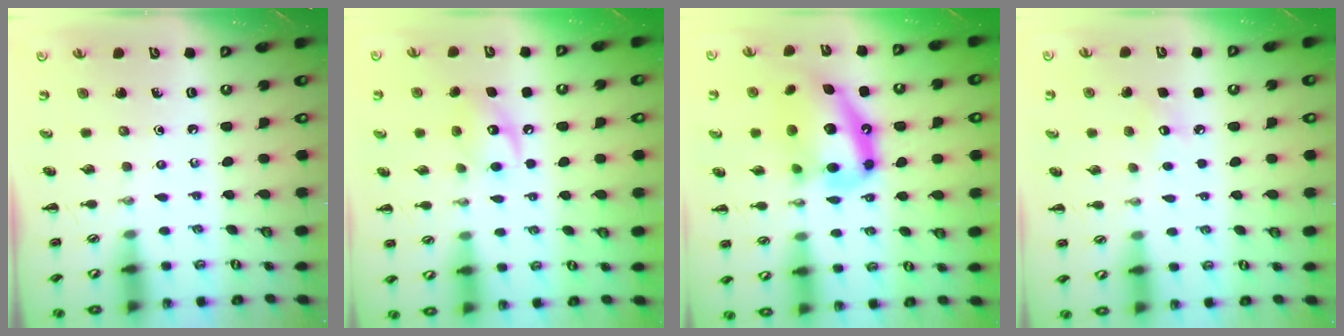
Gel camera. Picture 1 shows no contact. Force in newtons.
{"total": 9.1, "press": 9.0, "slide": 0.8}
{"total": 17.5, "press": 17.0, "slide": 4.4}
{"total": 5.1, "press": 4.9, "slide": 1.4}